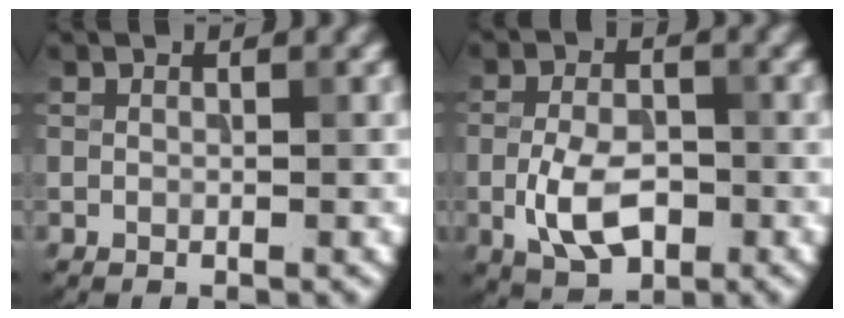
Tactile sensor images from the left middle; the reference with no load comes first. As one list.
[{"total": 4.8, "force": [-1.5, 2.6, 3.7], "torque": [-0.081, -0.003, -0.028]}]